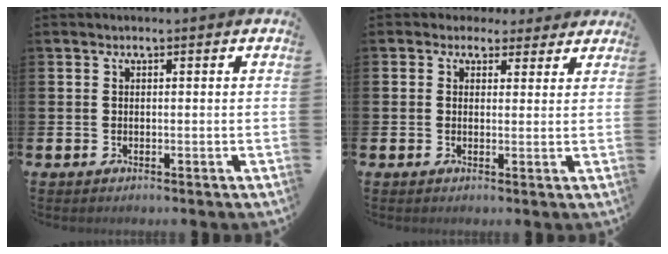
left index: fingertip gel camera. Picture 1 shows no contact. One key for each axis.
{"total": 2.6, "fx": 2.0, "fy": 1.7, "fz": -0.1, "tx": -0.001, "ty": -0.005, "tz": 0.032}